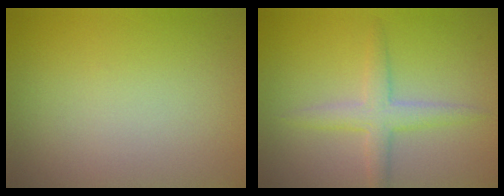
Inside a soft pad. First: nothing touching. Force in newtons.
{"total": 2.9, "press": 2.9, "slide": 0.1}